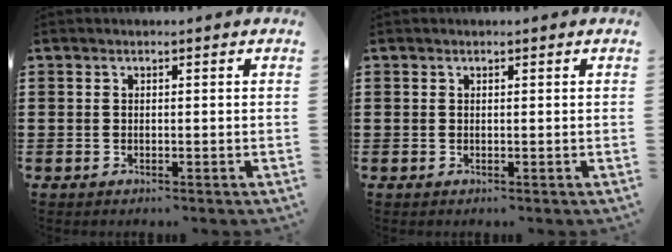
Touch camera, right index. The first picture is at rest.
{"total": 0.0}